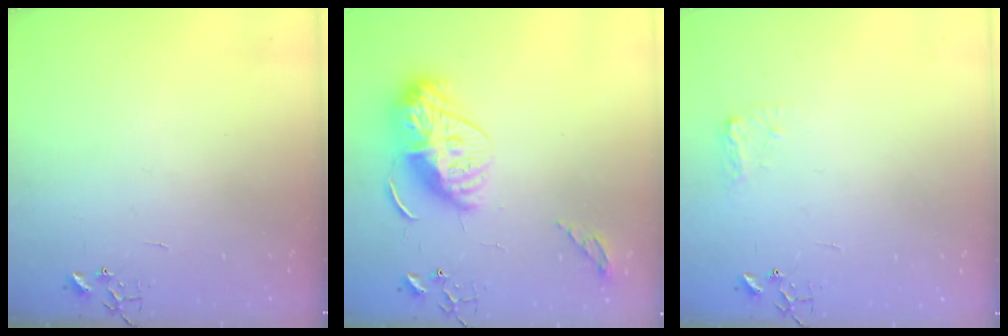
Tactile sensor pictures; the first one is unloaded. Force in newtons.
{"total": 16.0, "press": 16.0, "slide": 0.9}
{"total": 6.6, "press": 6.6, "slide": 0.2}